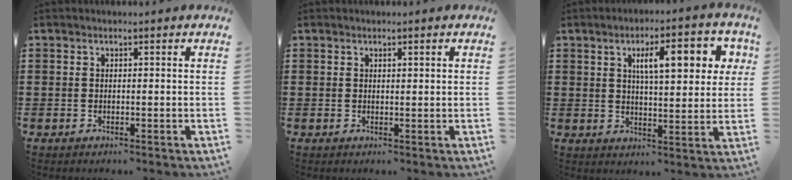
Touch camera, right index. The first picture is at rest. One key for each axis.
{"total": 0.5, "fx": 0.3, "fy": 0.1, "fz": 0.4, "tx": -0.008, "ty": 0.001, "tz": 0.006}
{"total": 8.9, "fx": 3.3, "fy": 2.8, "fz": 7.8, "tx": -0.124, "ty": 0.000, "tz": 0.048}